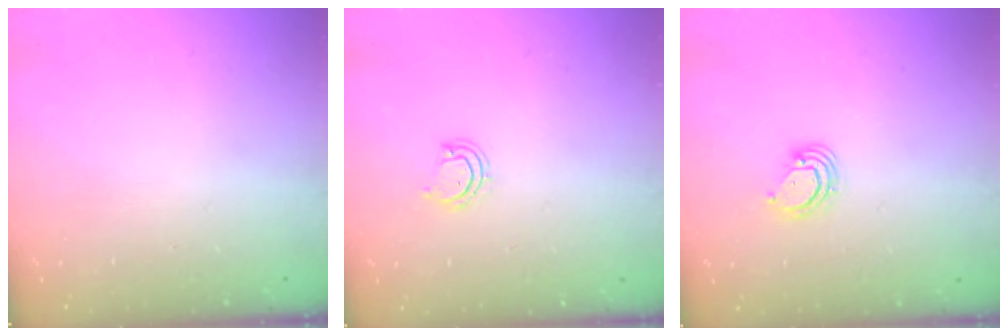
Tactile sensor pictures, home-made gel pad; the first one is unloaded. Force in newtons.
{"total": 3.8, "press": 3.8, "slide": 0.2}
{"total": 3.2, "press": 3.2, "slide": 0.2}